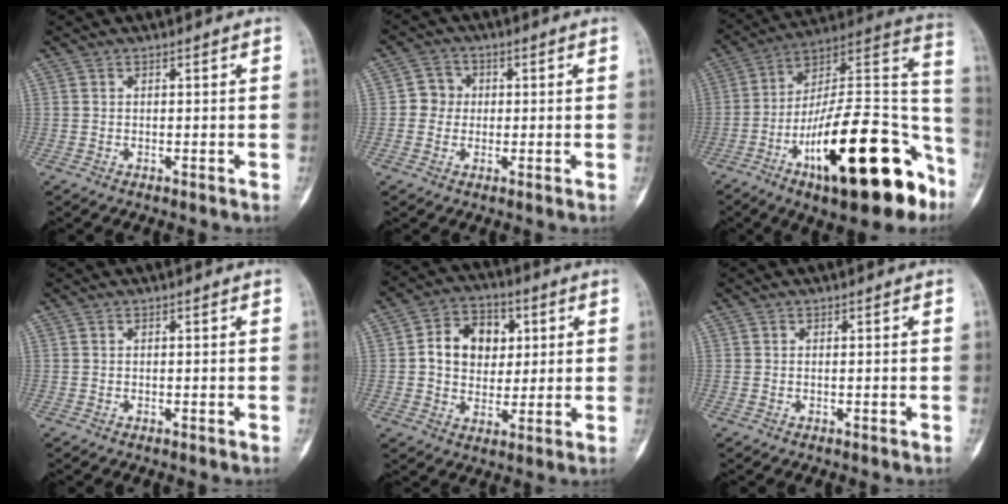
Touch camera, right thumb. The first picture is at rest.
{"total": 3.9, "force": [0.0, 3.8, 1.1], "torque": [0.012, 0.011, -0.007]}
{"total": 29.8, "force": [-13.2, 10.5, 24.6], "torque": [-0.310, 0.075, -0.204]}
{"total": 0.0}
{"total": 11.5, "force": [2.3, 8.9, 6.9], "torque": [-0.068, 0.004, 0.034]}
{"total": 0.0}